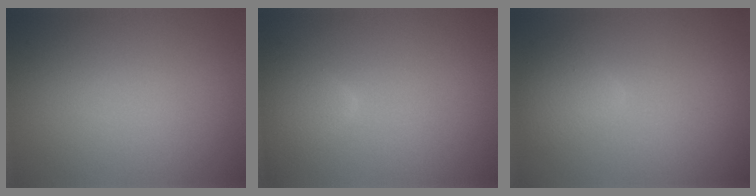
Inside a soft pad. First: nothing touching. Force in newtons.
{"total": 2.7, "press": 2.7, "slide": 0.2}
{"total": 2.2, "press": 2.2, "slide": 0.1}